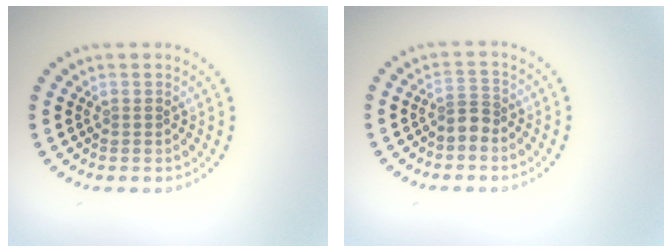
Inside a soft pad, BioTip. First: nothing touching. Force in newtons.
{"total": 1.5, "press": 1.1, "slide": 1.1}